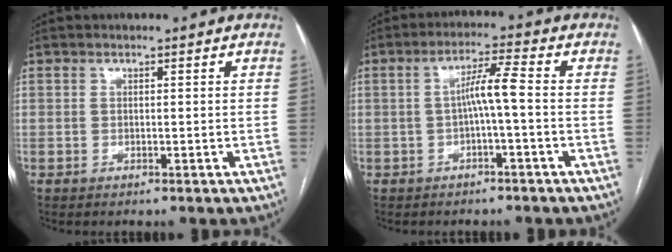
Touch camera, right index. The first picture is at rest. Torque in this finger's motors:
{"motor_torque": [0.62, -0.17, 0.28, 0.08]}